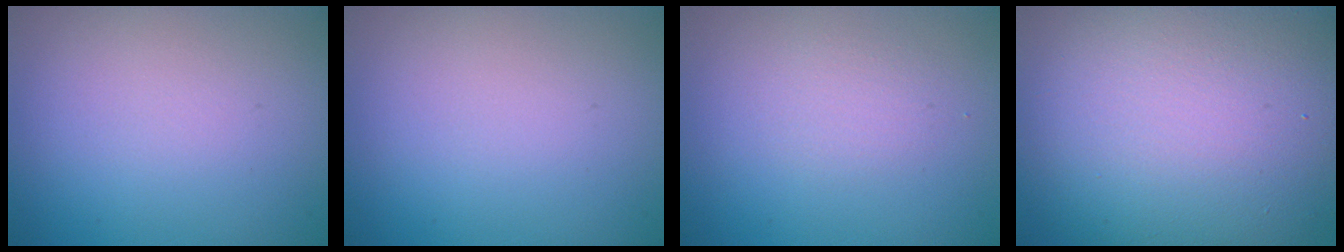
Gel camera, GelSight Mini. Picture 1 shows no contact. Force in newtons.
{"total": 0.0}
{"total": 1.1, "press": 1.1, "slide": 0.0}
{"total": 15.7, "press": 15.7, "slide": 0.9}